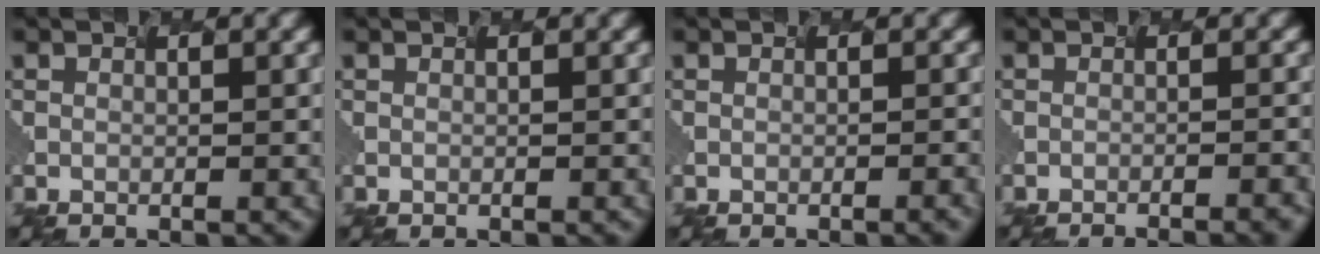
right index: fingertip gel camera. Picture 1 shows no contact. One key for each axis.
{"total": 0.0}
{"total": 1.8, "fx": -0.3, "fy": 0.9, "fz": 1.6, "tx": 0.005, "ty": 0.011, "tz": -0.009}
{"total": 4.1, "fx": -2.3, "fy": 1.5, "fz": 3.0, "tx": 0.008, "ty": 0.010, "tz": -0.011}